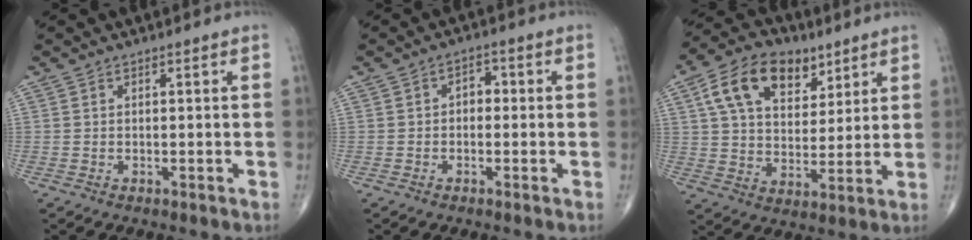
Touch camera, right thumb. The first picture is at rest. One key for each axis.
{"total": 2.7, "fx": -0.2, "fy": 1.9, "fz": 1.9, "tx": -0.011, "ty": 0.013, "tz": -0.012}
{"total": 15.5, "fx": 7.4, "fy": 9.7, "fz": 9.7, "tx": -0.141, "ty": -0.013, "tz": 0.131}